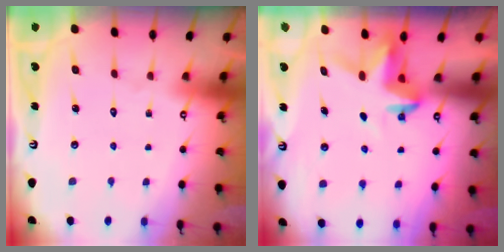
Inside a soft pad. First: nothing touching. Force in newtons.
{"total": 3.9, "press": 3.8, "slide": 0.3}